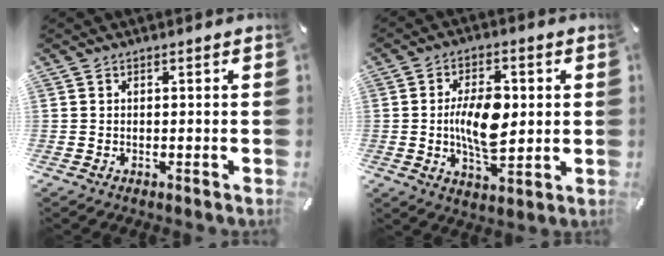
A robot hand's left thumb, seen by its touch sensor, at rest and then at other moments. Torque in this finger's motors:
{"motor_torque": [0.08, 0.81, 0.20, 0.06, 0.16]}